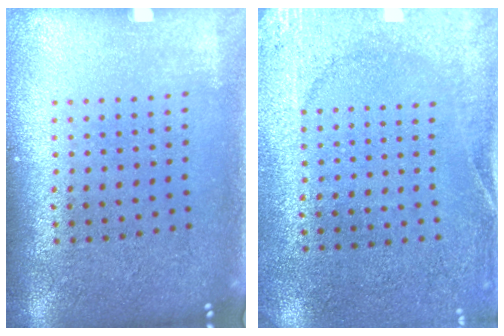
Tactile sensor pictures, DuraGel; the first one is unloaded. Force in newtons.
{"total": 2.6, "press": 2.4, "slide": 1.0}